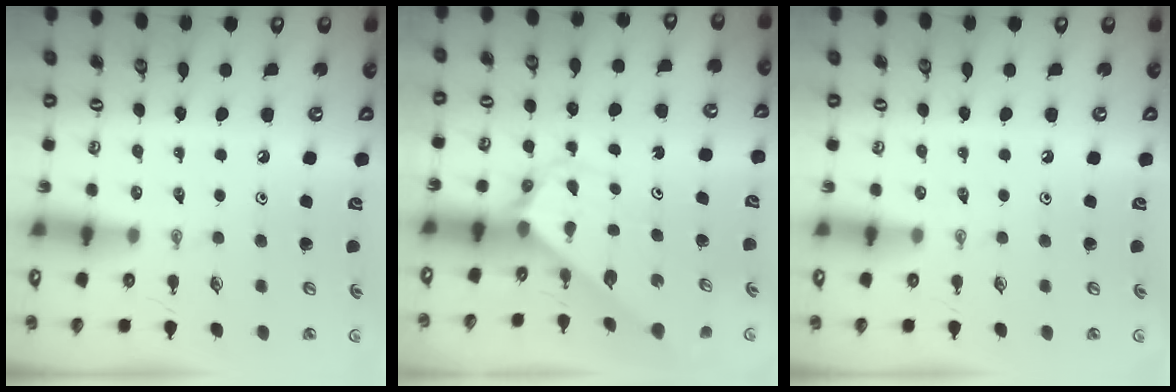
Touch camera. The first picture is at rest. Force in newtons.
{"total": 2.9, "press": 2.9, "slide": 0.2}
{"total": 0.0}